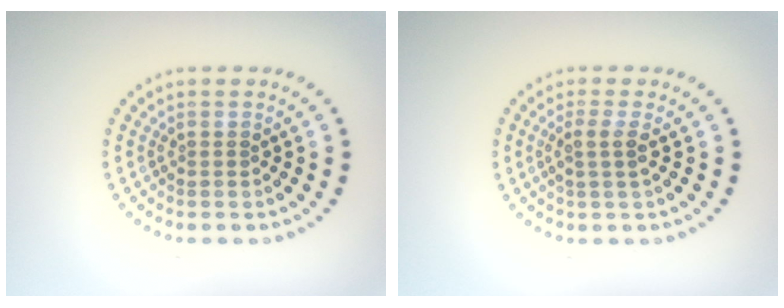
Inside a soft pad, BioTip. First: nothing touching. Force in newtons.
{"total": 1.7, "press": 1.3, "slide": 1.0}